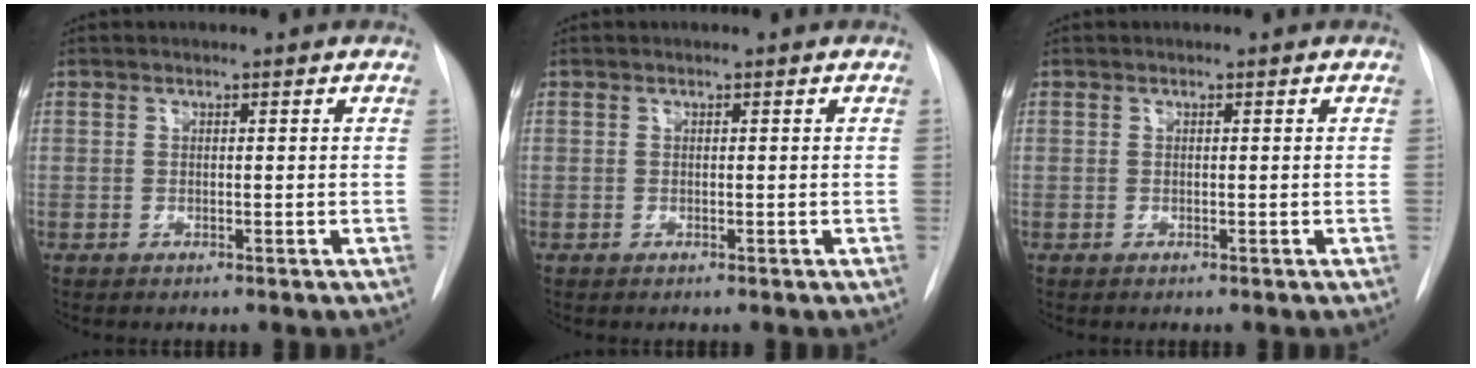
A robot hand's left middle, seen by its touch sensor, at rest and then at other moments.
{"total": 0.0}
{"total": 0.0}